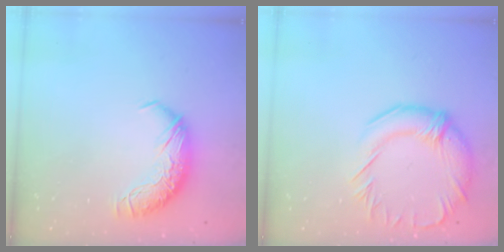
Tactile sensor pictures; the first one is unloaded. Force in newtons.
{"total": 4.0, "press": 3.7, "slide": 1.5}